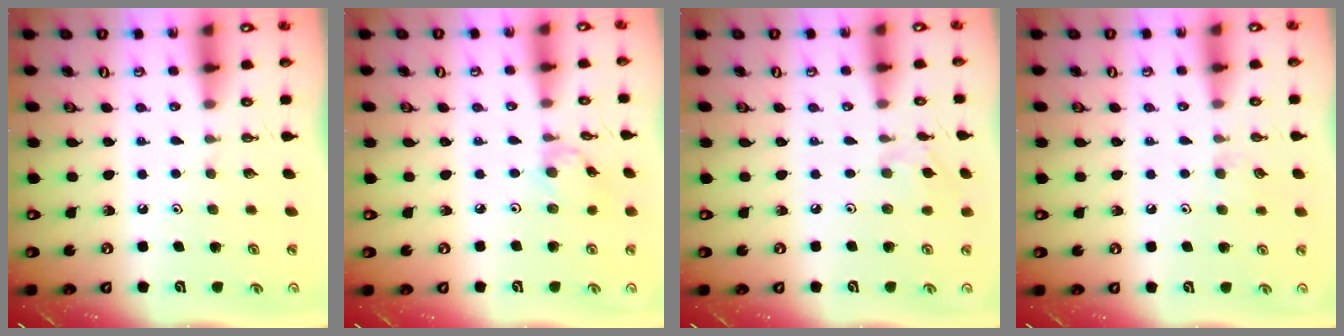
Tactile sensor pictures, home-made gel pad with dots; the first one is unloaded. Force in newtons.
{"total": 2.2, "press": 2.2, "slide": 0.4}
{"total": 3.9, "press": 3.9, "slide": 0.6}
{"total": 3.5, "press": 3.4, "slide": 0.6}